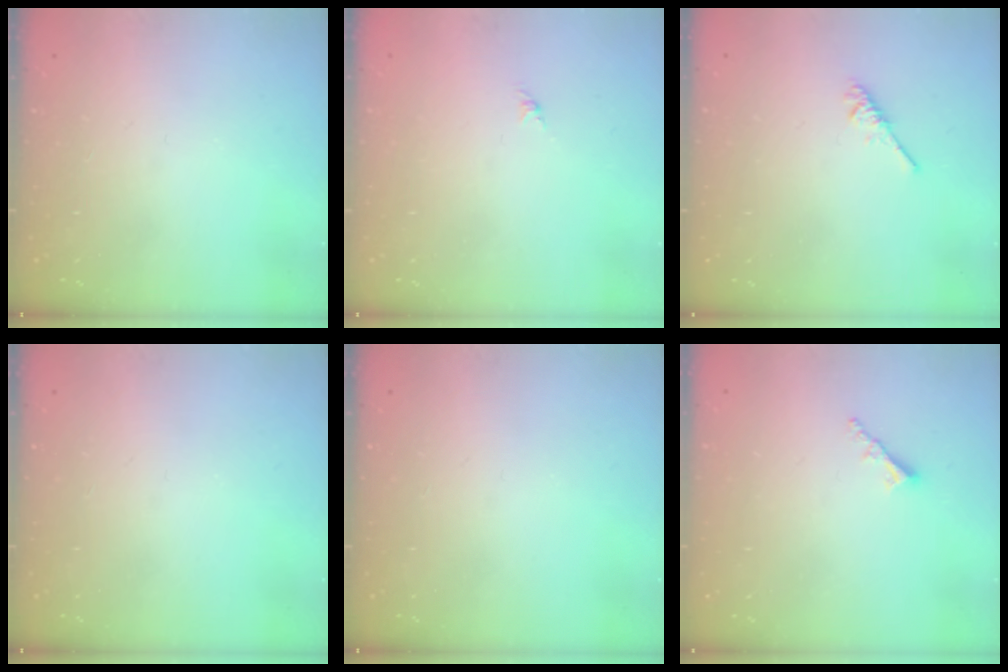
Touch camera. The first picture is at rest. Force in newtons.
{"total": 0.0}
{"total": 1.9, "press": 1.9, "slide": 0.4}
{"total": 0.0}
{"total": 0.0}
{"total": 2.3, "press": 2.2, "slide": 0.6}